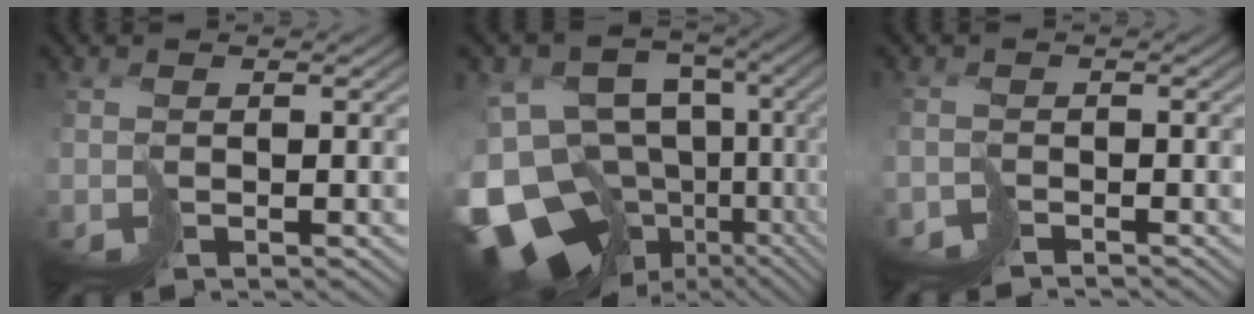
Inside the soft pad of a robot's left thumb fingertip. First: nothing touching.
{"total": 18.2, "force": [-7.4, 13.0, 10.4], "torque": [-0.225, -0.016, -0.106]}
{"total": 2.3, "force": [-2.3, 0.5, -0.3], "torque": [0.018, -0.004, -0.051]}